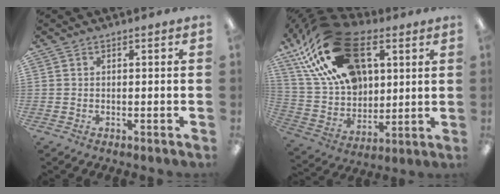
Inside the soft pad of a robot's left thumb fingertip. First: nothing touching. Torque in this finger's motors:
{"motor_torque": [1.18, 1.19, 1.44, -1.33, 0.71]}